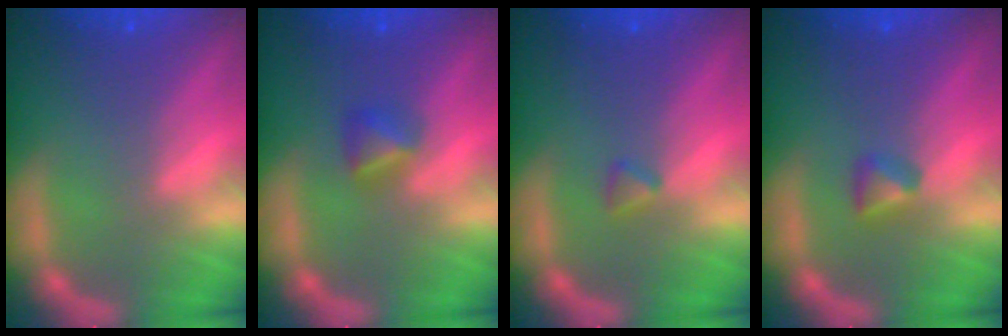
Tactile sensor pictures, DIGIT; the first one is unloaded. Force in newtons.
{"total": 1.9}
{"total": 0.9}
{"total": 1.4}